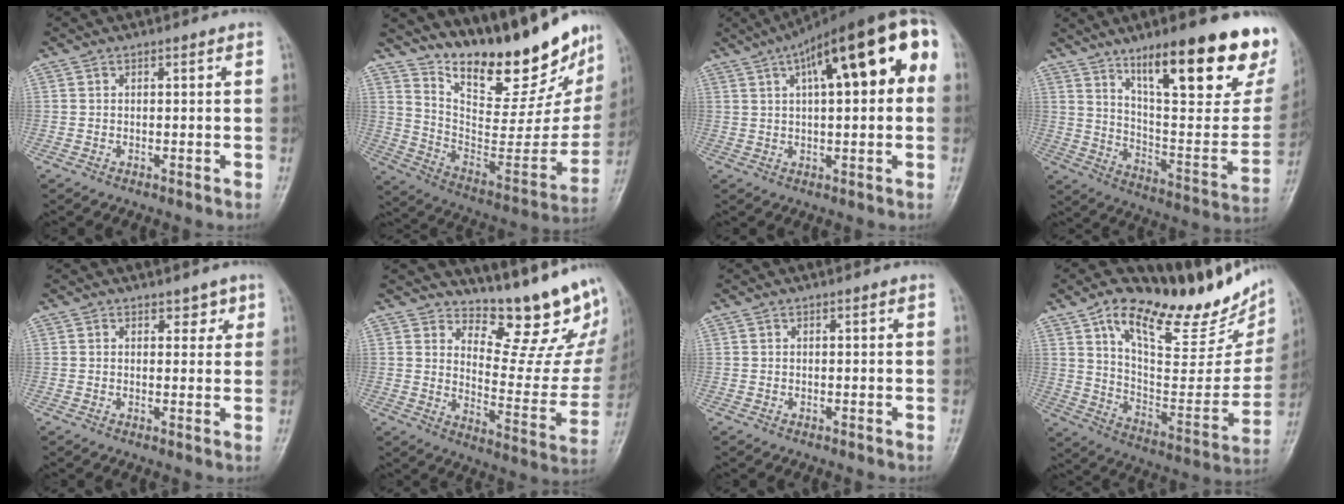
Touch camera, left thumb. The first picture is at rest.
{"total": 26.2, "force": [21.0, 7.9, 13.5], "torque": [-0.173, -0.124, 0.323]}
{"total": 20.2, "force": [6.5, 6.6, 18.0], "torque": [-0.257, 0.040, 0.090]}
{"total": 28.8, "force": [17.1, 7.8, 21.8], "torque": [-0.262, -0.062, 0.268]}
{"total": 2.5, "force": [1.6, 1.6, 1.2], "torque": [0.007, -0.007, 0.019]}
{"total": 17.3, "force": [14.9, 5.3, 7.0], "torque": [-0.042, -0.151, 0.190]}
{"total": 0.0}
{"total": 27.2, "force": [18.3, 9.3, 17.9], "torque": [-0.216, -0.072, 0.289]}